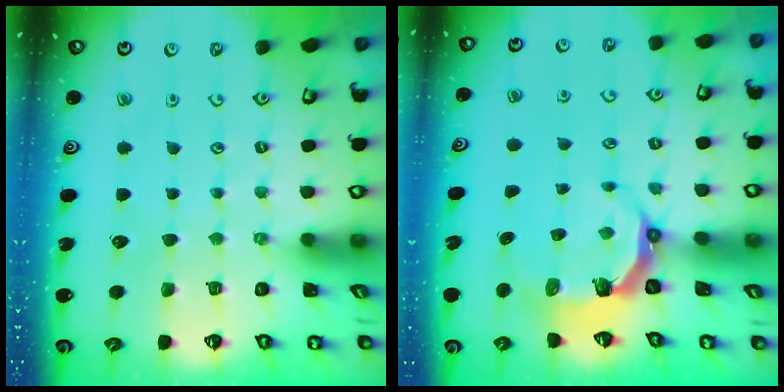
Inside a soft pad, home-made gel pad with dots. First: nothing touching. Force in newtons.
{"total": 5.5, "press": 4.0, "slide": 3.7}